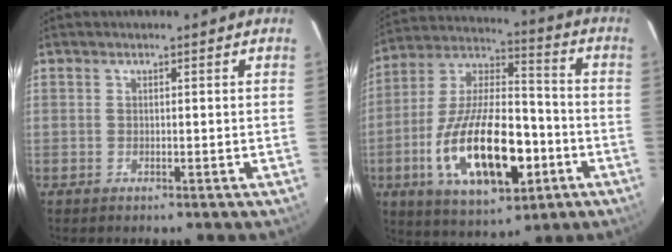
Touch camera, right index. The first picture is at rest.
{"total": 22.6, "force": [-7.2, 10.1, 18.9], "torque": [-0.365, -0.005, -0.114]}